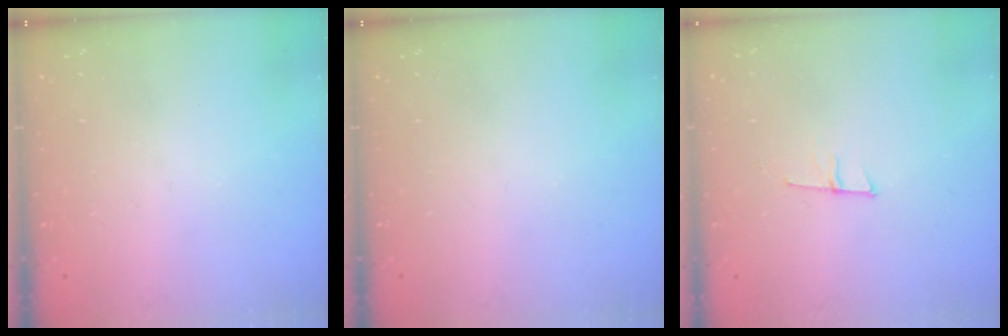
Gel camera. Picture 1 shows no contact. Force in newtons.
{"total": 0.0}
{"total": 6.3, "press": 5.6, "slide": 2.9}